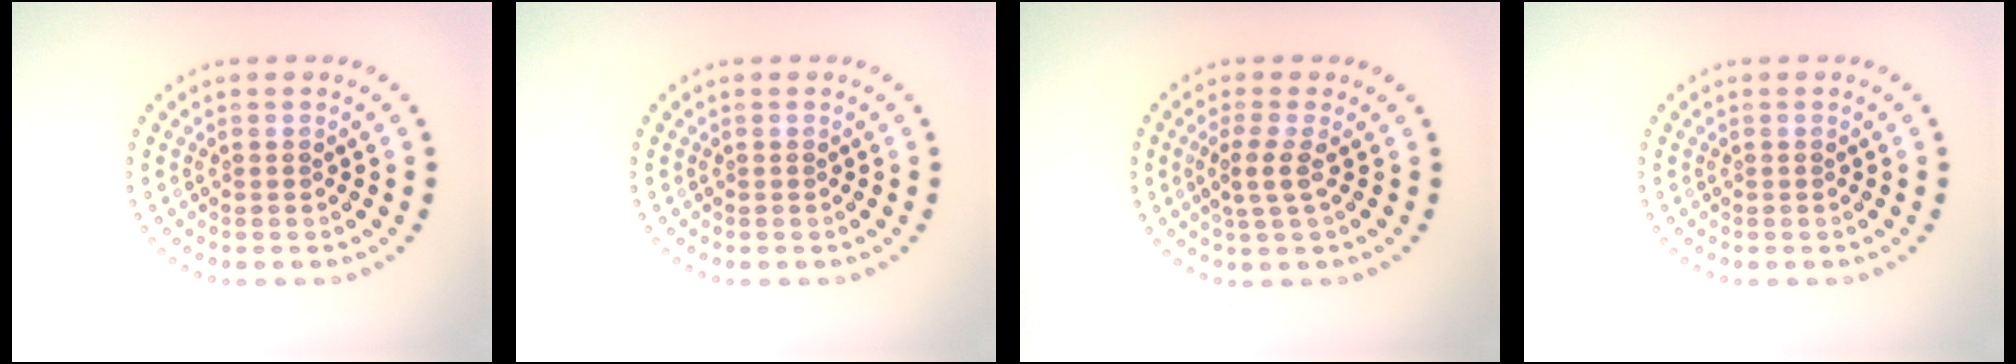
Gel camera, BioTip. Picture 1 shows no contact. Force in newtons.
{"total": 0.0}
{"total": 2.0, "press": 1.6, "slide": 1.3}
{"total": 0.0}